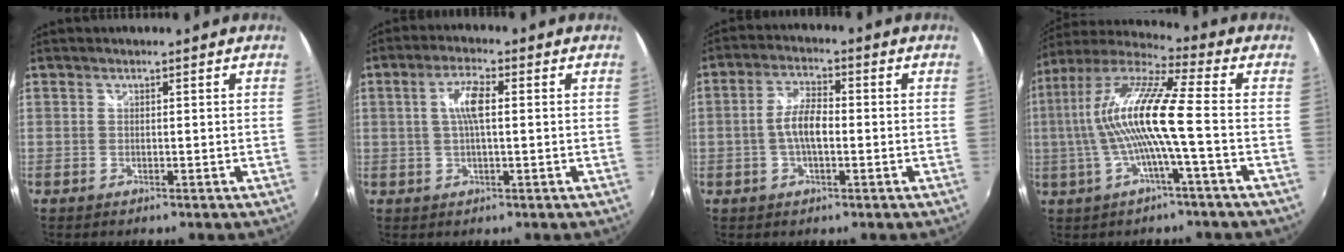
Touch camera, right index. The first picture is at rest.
{"total": 5.3, "force": [0.6, 1.3, 5.1], "torque": [-0.095, 0.007, 0.013]}
{"total": 5.7, "force": [-1.0, 2.2, 5.2], "torque": [-0.102, 0.009, -0.019]}
{"total": 15.1, "force": [-1.7, 0.2, 15.0], "torque": [-0.272, 0.004, -0.035]}